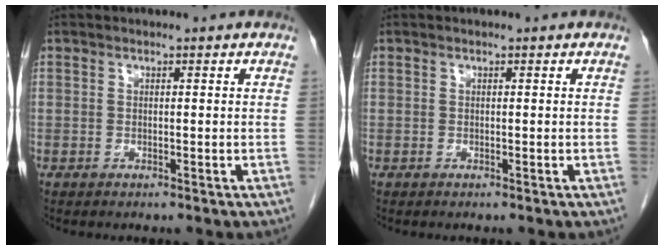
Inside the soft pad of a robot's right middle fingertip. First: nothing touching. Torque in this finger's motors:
{"motor_torque": [-0.07, 0.06, -0.01, 0.00]}